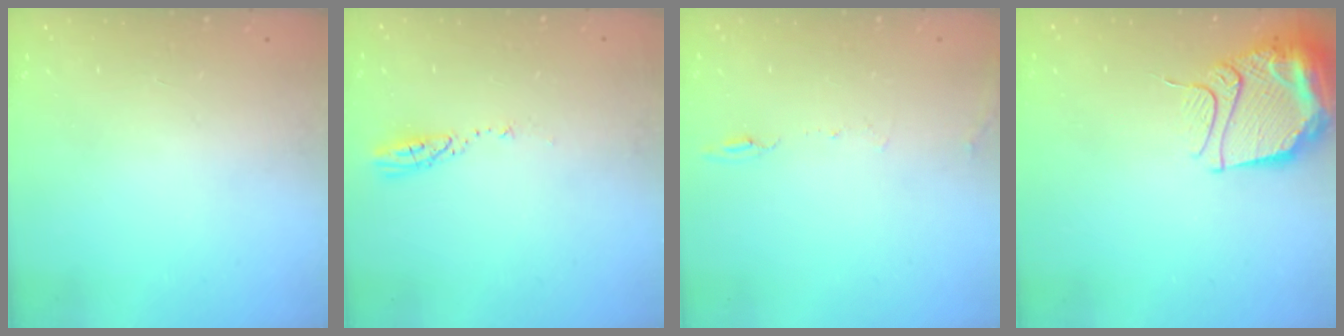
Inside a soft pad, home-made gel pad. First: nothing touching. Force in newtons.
{"total": 3.5, "press": 3.5, "slide": 0.2}
{"total": 7.5, "press": 7.4, "slide": 0.8}
{"total": 13.0, "press": 12.9, "slide": 1.2}